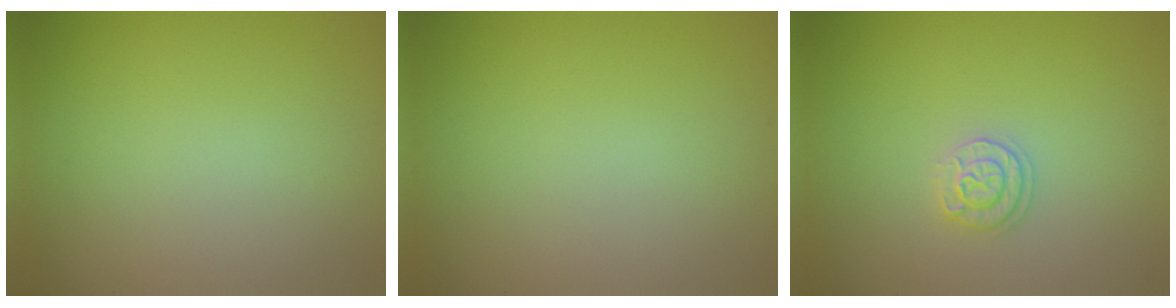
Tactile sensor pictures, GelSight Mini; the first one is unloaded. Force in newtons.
{"total": 0.0}
{"total": 1.8, "press": 1.7, "slide": 0.3}